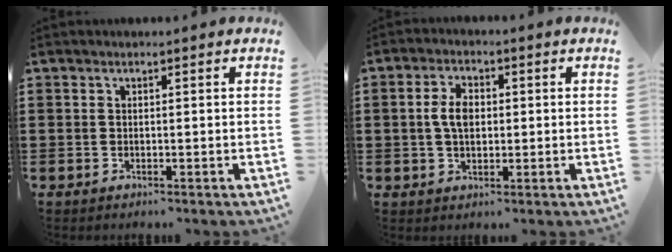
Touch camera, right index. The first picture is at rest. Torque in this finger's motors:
{"motor_torque": [0.94, -0.07, 0.33, 0.14]}